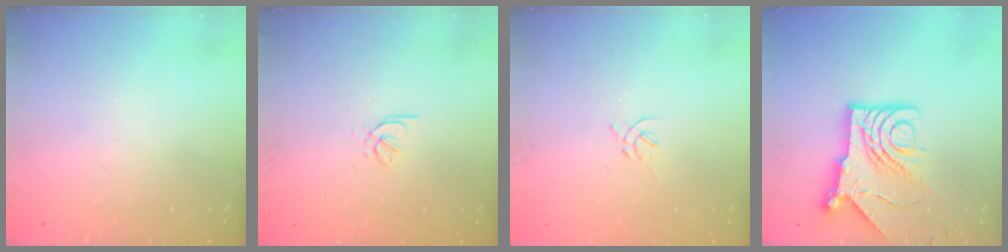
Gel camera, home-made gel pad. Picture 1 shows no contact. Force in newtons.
{"total": 2.4, "press": 2.4, "slide": 0.5}
{"total": 1.4, "press": 1.3, "slide": 0.5}
{"total": 14.5, "press": 14.4, "slide": 1.7}